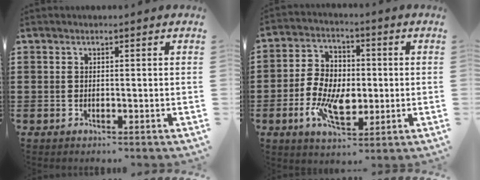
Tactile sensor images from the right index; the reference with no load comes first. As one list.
[{"total": 8.6, "force": [-1.8, 5.6, 6.3], "torque": [-0.142, 0.011, -0.037]}]